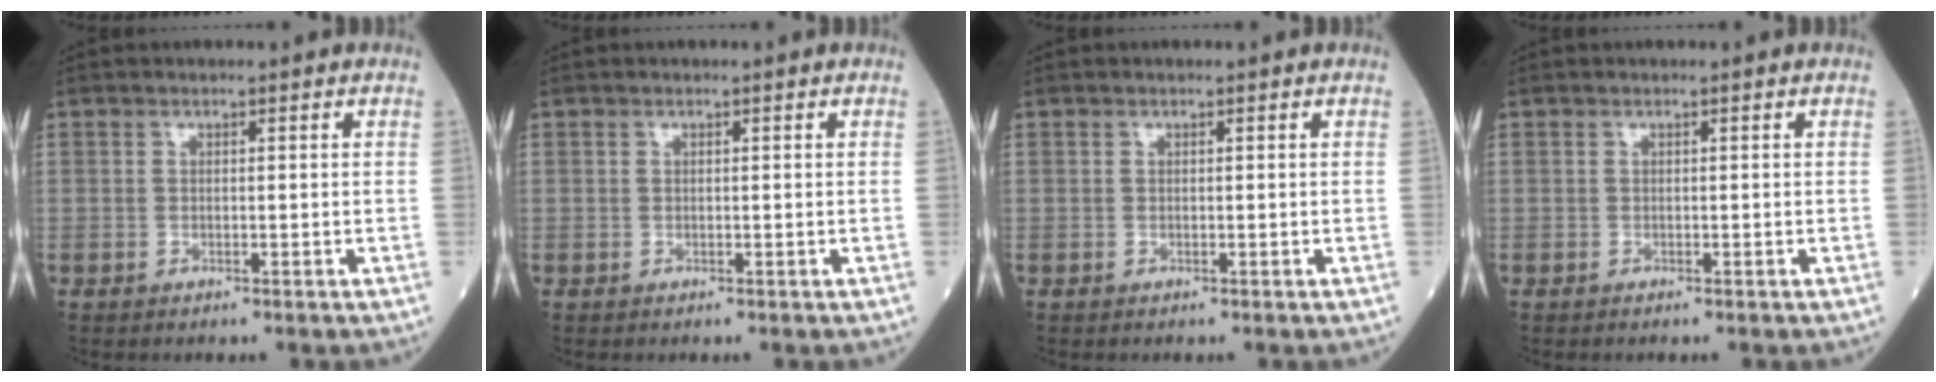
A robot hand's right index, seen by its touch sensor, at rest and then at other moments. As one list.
[{"total": 0.0}, {"total": 0.0}, {"total": 0.0}]